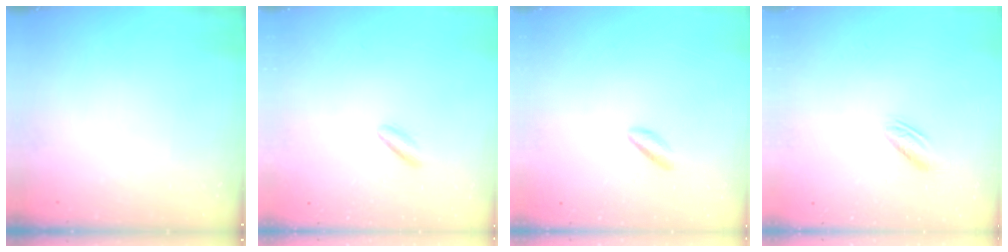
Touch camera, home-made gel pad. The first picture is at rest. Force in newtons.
{"total": 2.7, "press": 2.5, "slide": 1.2}
{"total": 1.8, "press": 1.6, "slide": 0.9}
{"total": 3.5, "press": 3.4, "slide": 0.7}